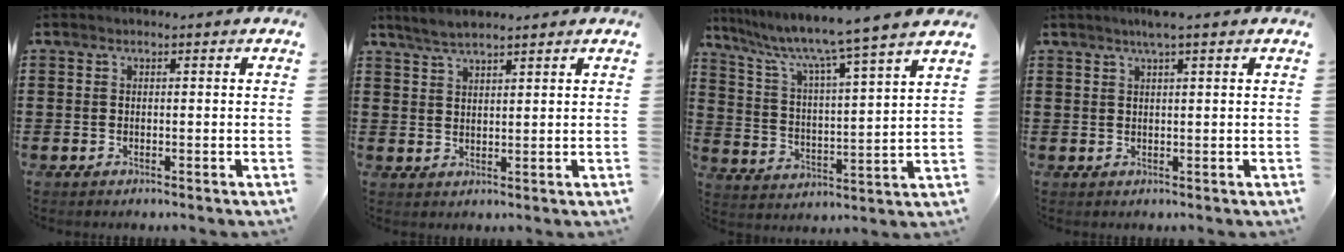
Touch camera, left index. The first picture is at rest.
{"total": 2.7, "force": [2.4, 0.2, 1.2], "torque": [-0.030, 0.001, 0.044]}
{"total": 7.3, "force": [6.1, -1.2, 3.8], "torque": [-0.102, -0.054, 0.090]}
{"total": 2.5, "force": [1.8, -0.2, 1.8], "torque": [-0.037, 0.000, 0.032]}